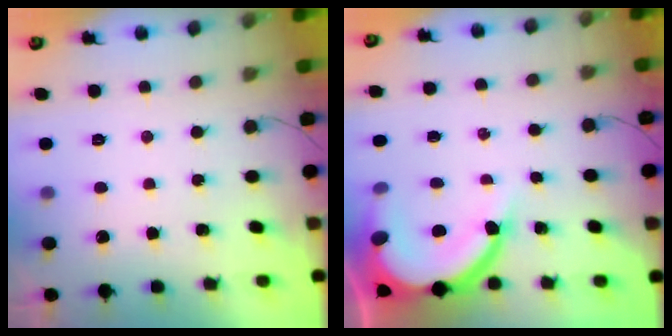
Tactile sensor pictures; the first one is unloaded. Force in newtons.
{"total": 12.7, "press": 12.7, "slide": 0.9}